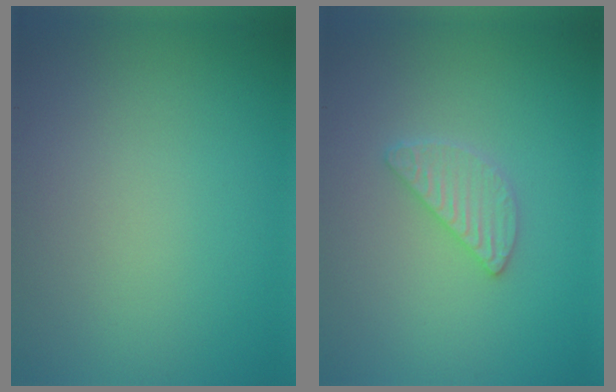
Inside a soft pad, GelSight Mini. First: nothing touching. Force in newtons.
{"total": 2.0, "press": 2.0, "slide": 0.2}